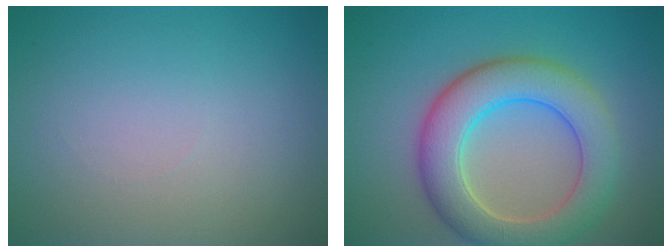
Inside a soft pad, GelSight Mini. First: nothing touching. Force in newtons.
{"total": 7.4, "press": 7.3, "slide": 0.3}